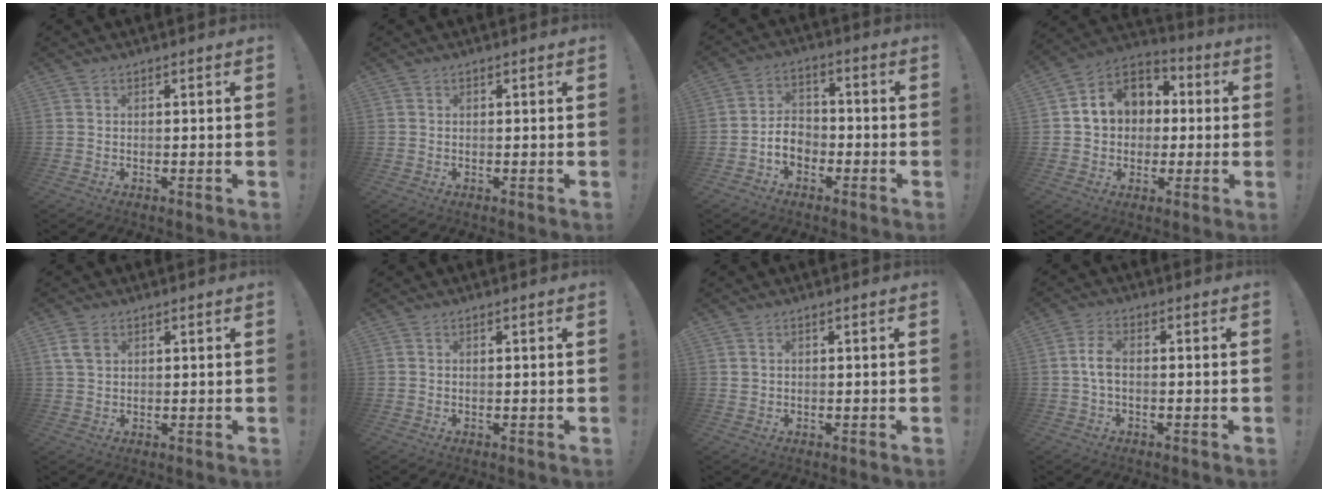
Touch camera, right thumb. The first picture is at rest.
{"total": 0.0}
{"total": 7.4, "force": [-3.3, 5.6, 3.5], "torque": [-0.058, 0.019, -0.059]}
{"total": 12.0, "force": [1.9, 10.4, 5.7], "torque": [-0.083, 0.008, 0.046]}
{"total": 4.4, "force": [1.9, 2.8, 2.9], "torque": [-0.042, 0.000, 0.037]}
{"total": 0.0}
{"total": 0.9, "force": [0.5, 0.8, 0.2], "torque": [-0.010, 0.003, 0.012]}
{"total": 4.9, "force": [-0.4, 2.4, 4.2], "torque": [-0.093, 0.007, -0.006]}